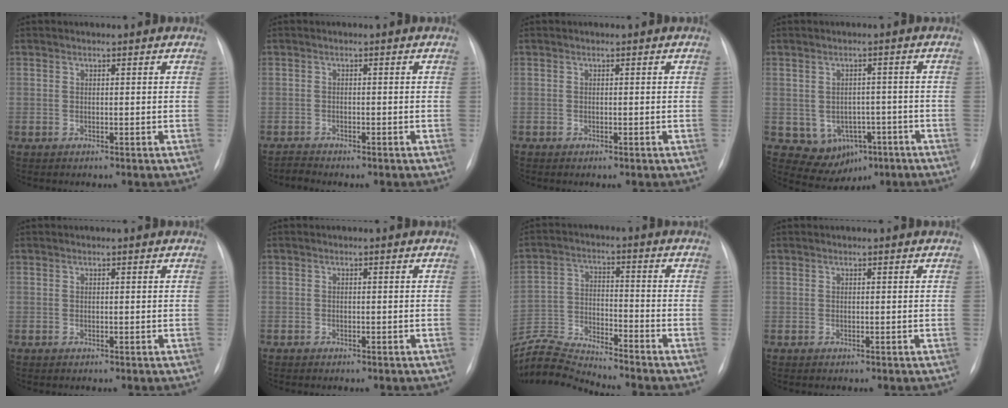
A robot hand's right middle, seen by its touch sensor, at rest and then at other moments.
{"total": 1.0, "force": [-1.0, -0.1, -0.3], "torque": [0.007, -0.004, -0.020]}
{"total": 0.0}
{"total": 6.8, "force": [-2.6, 5.5, 3.1], "torque": [-0.043, 0.015, -0.022]}
{"total": 0.0}
{"total": 0.8, "force": [-0.6, 0.5, 0.2], "torque": [-0.002, 0.002, -0.007]}
{"total": 10.1, "force": [-9.9, -1.5, 0.8], "torque": [-0.021, 0.005, -0.191]}
{"total": 0.0}